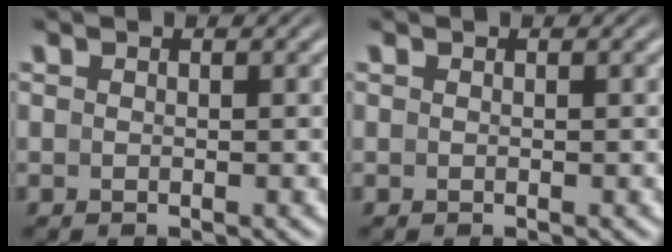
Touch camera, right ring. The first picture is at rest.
{"total": 0.0}